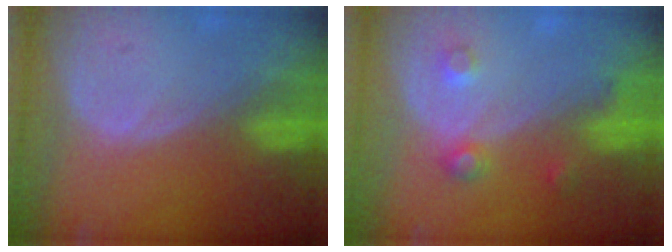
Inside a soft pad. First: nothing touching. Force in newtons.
{"total": 3.4, "press": 3.2, "slide": 1.1}